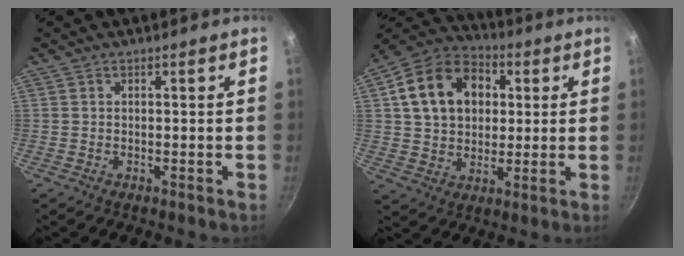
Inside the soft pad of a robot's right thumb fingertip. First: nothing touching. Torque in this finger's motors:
{"motor_torque": [-1.06, 1.67, 0.88, 1.05, 0.17]}